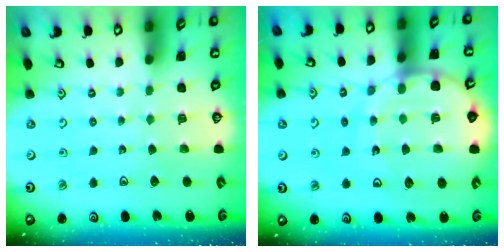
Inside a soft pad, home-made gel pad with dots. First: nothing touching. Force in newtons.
{"total": 13.7, "press": 13.6, "slide": 1.7}